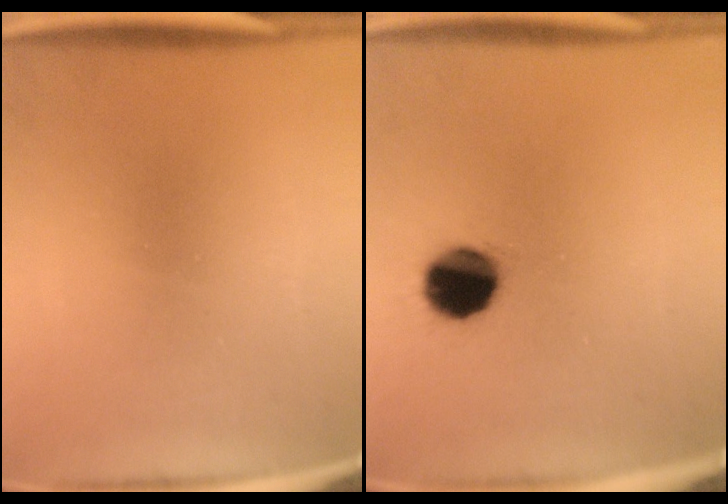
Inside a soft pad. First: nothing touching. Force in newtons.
{"total": 11.2}